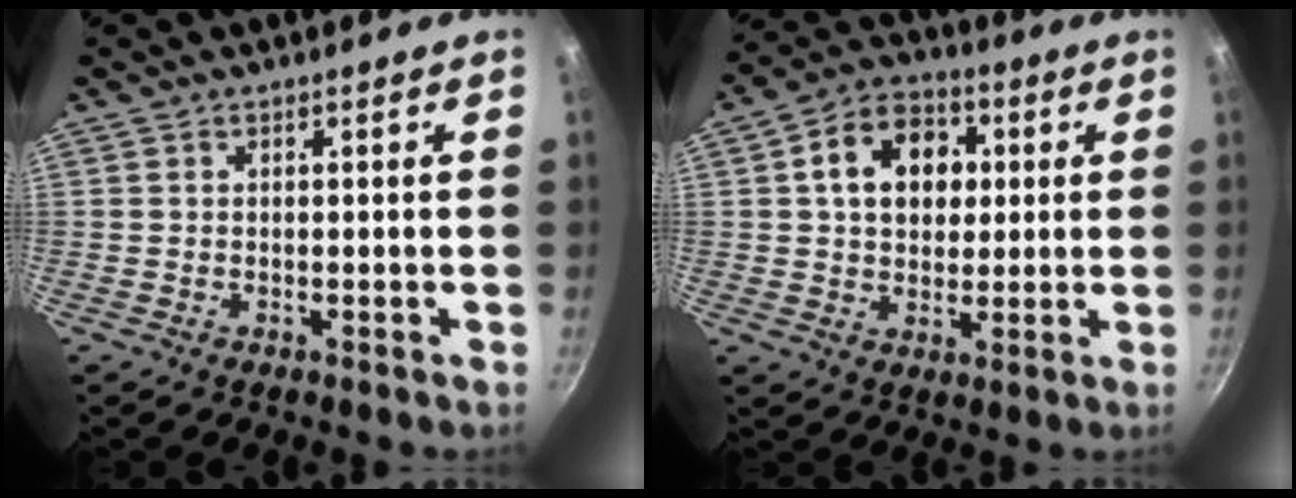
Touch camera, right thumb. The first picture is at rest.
{"total": 13.0, "force": [2.8, 9.8, 8.0], "torque": [-0.097, 0.015, 0.034]}